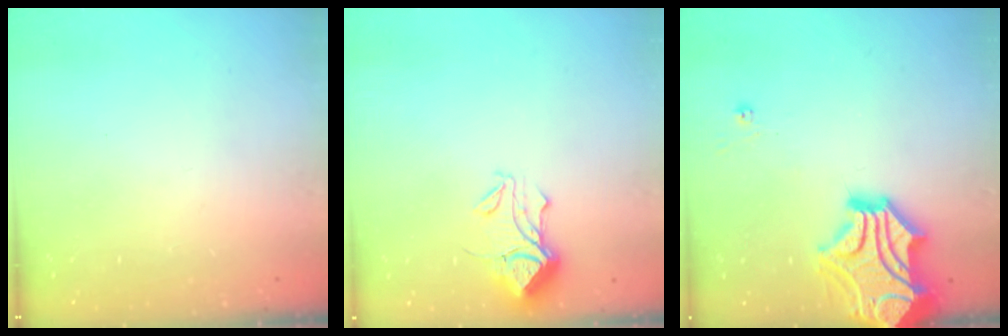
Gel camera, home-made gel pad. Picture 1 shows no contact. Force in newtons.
{"total": 5.5, "press": 5.4, "slide": 0.9}
{"total": 10.1, "press": 9.7, "slide": 2.6}